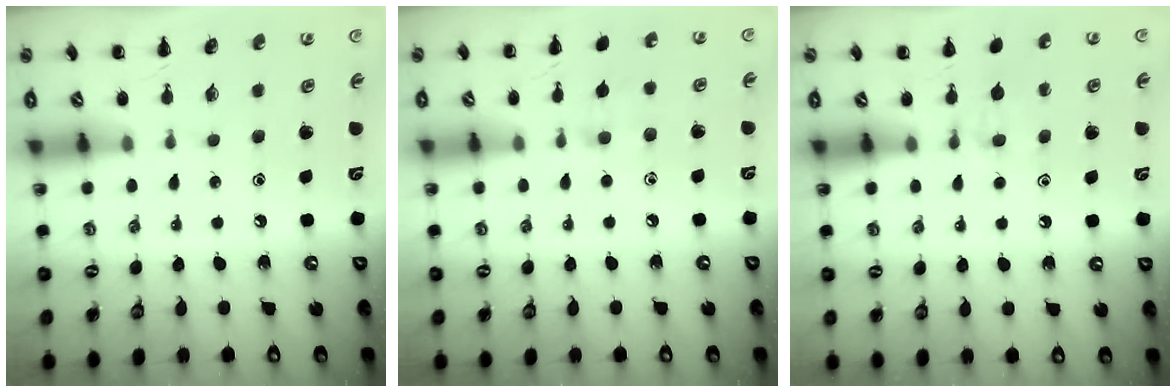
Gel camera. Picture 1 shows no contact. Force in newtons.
{"total": 5.5, "press": 5.1, "slide": 2.0}
{"total": 5.2, "press": 4.9, "slide": 1.9}